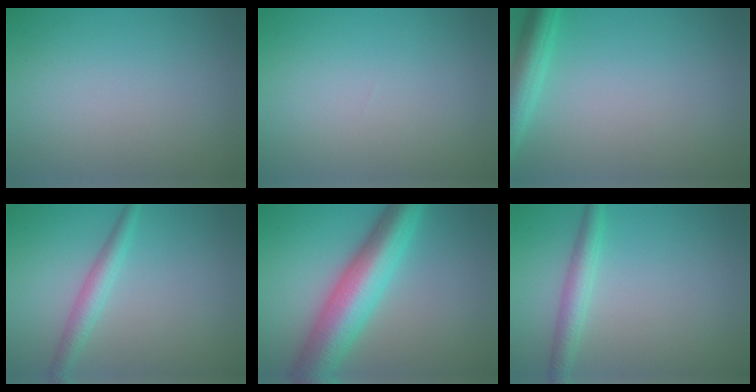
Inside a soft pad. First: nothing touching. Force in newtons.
{"total": 0.0}
{"total": 3.5, "press": 3.5, "slide": 0.2}
{"total": 2.5, "press": 2.5, "slide": 0.0}
{"total": 9.4, "press": 9.4, "slide": 0.0}
{"total": 2.4, "press": 2.4, "slide": 0.1}